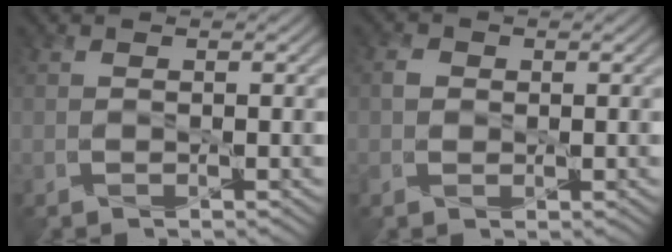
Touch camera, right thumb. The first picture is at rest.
{"total": 1.6, "force": [0.1, 1.5, 0.7], "torque": [-0.016, -0.002, 0.000]}